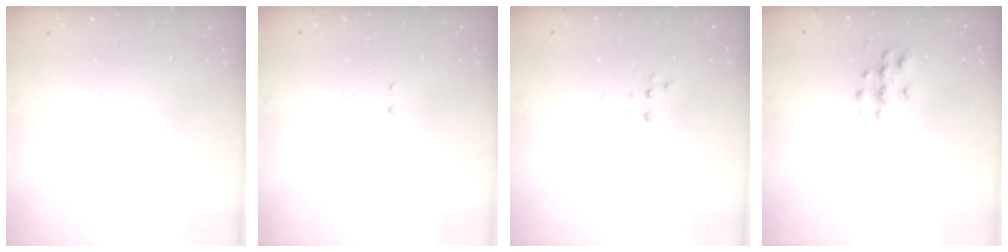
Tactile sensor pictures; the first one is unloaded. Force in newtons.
{"total": 1.3, "press": 1.2, "slide": 0.6}
{"total": 2.2, "press": 2.2, "slide": 0.5}
{"total": 3.6, "press": 3.6, "slide": 0.3}